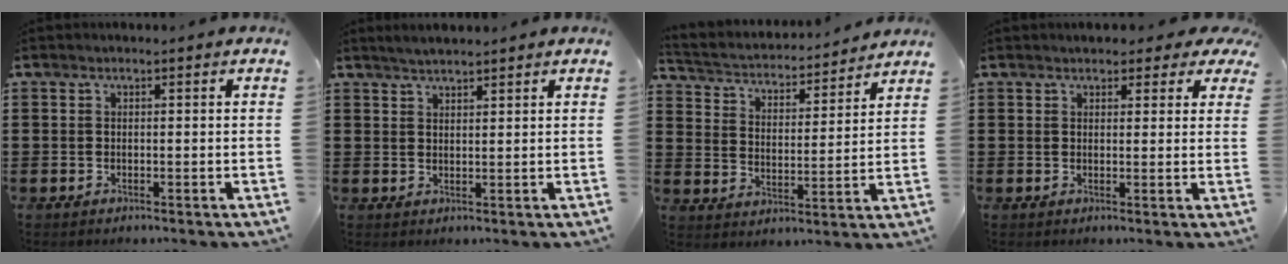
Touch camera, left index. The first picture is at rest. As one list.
[{"total": 2.1, "force": [2.0, 0.0, 0.5], "torque": [-0.013, 0.003, 0.039]}, {"total": 2.9, "force": [2.8, 0.5, 0.2], "torque": [-0.026, -0.030, 0.039]}, {"total": 2.7, "force": [2.2, 1.2, 0.9], "torque": [-0.010, -0.005, 0.037]}]